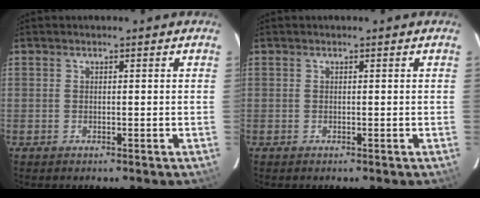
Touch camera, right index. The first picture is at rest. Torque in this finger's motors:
{"motor_torque": [-0.01, 0.00, 0.03, 0.00]}